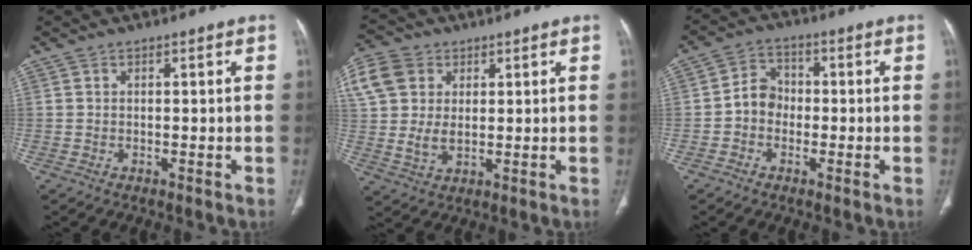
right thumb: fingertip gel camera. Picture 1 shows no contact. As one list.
[{"total": 14.6, "force": [4.5, 11.2, 8.2], "torque": [-0.185, 0.008, 0.089]}, {"total": 5.3, "force": [-1.1, 4.4, 2.6], "torque": [-0.026, 0.022, -0.031]}]